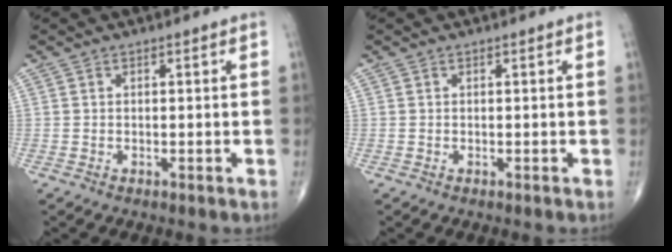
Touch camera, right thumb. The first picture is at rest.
{"total": 0.0}